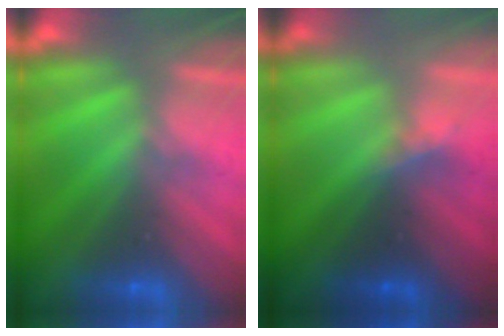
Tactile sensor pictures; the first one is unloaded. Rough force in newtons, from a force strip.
{"total": 1.5}